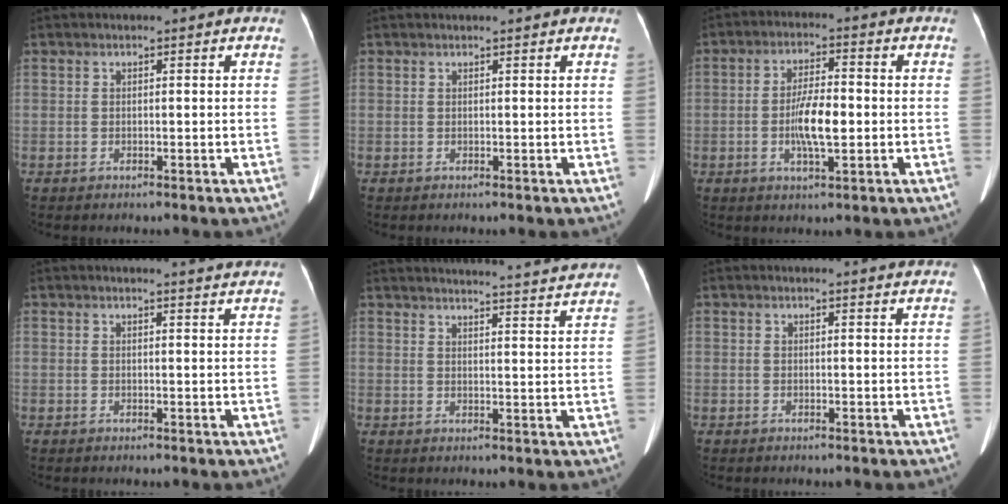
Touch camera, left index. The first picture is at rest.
{"total": 1.5, "force": [1.4, -0.2, 0.5], "torque": [-0.008, 0.017, 0.021]}
{"total": 6.8, "force": [-1.1, 1.7, 6.5], "torque": [-0.127, 0.002, -0.021]}
{"total": 4.0, "force": [3.8, -0.4, 1.0], "torque": [-0.016, -0.006, 0.030]}
{"total": 23.1, "force": [22.4, 0.3, 5.7], "torque": [-0.077, -0.030, 0.269]}
{"total": 2.6, "force": [2.5, -0.3, 0.5], "torque": [-0.011, -0.005, 0.019]}